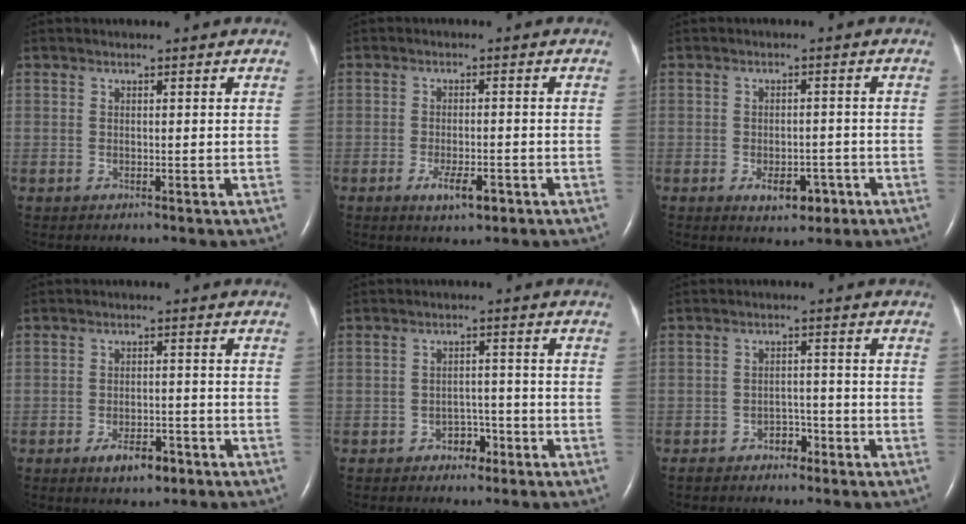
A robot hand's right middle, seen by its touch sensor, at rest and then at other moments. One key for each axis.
{"total": 4.1, "fx": -2.2, "fy": 1.1, "fz": 3.3, "tx": -0.059, "ty": -0.002, "tz": -0.033}
{"total": 4.7, "fx": -2.4, "fy": 2.5, "fz": 3.1, "tx": -0.039, "ty": 0.004, "tz": -0.028}
{"total": 4.5, "fx": -2.8, "fy": 1.8, "fz": 3.0, "tx": -0.048, "ty": 0.002, "tz": -0.042}
{"total": 3.0, "fx": -1.9, "fy": 1.9, "fz": 1.3, "tx": -0.014, "ty": 0.008, "tz": -0.025}
{"total": 2.9, "fx": -2.1, "fy": 1.6, "fz": 1.1, "tx": -0.016, "ty": 0.006, "tz": -0.031}